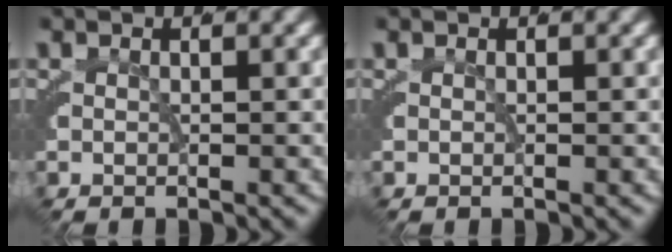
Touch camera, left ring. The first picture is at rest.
{"total": 0.0}